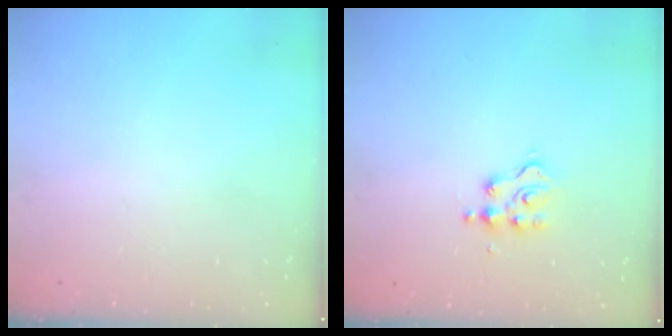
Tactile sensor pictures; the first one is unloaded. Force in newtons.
{"total": 3.3, "press": 3.3, "slide": 0.2}